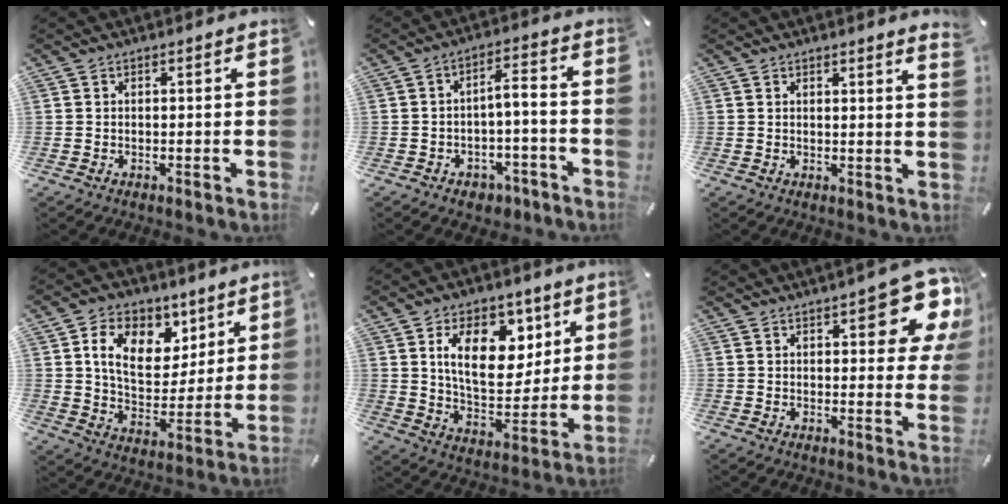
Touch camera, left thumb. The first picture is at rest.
{"total": 5.5, "force": [-2.6, 3.3, 3.5], "torque": [-0.058, 0.015, -0.047]}
{"total": 1.6, "force": [1.3, -0.2, 0.8], "torque": [-0.016, -0.006, 0.023]}
{"total": 13.3, "force": [6.3, 9.7, 6.6], "torque": [-0.101, -0.027, 0.115]}
{"total": 16.7, "force": [7.0, 10.5, 11.0], "torque": [-0.159, -0.020, 0.122]}
{"total": 13.1, "force": [7.2, 5.0, 9.8], "torque": [-0.113, -0.048, 0.118]}